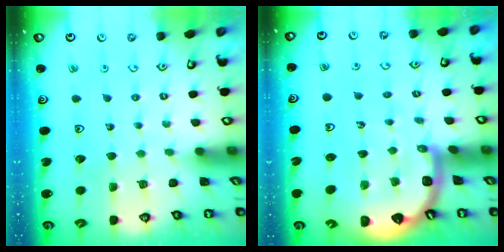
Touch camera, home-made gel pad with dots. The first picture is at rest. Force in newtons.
{"total": 7.5, "press": 7.5, "slide": 0.8}